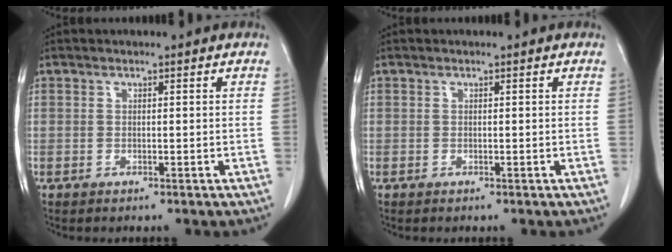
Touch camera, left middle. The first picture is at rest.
{"total": 0.0}